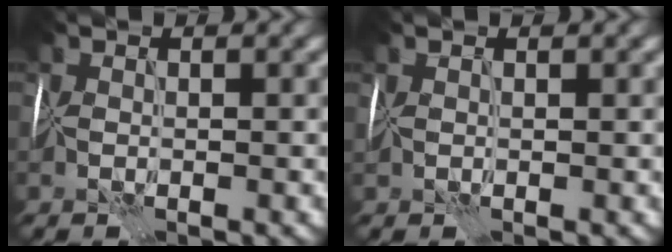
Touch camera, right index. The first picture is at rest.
{"total": 1.3, "force": [0.8, 0.5, 0.8], "torque": [-0.009, 0.004, 0.014]}